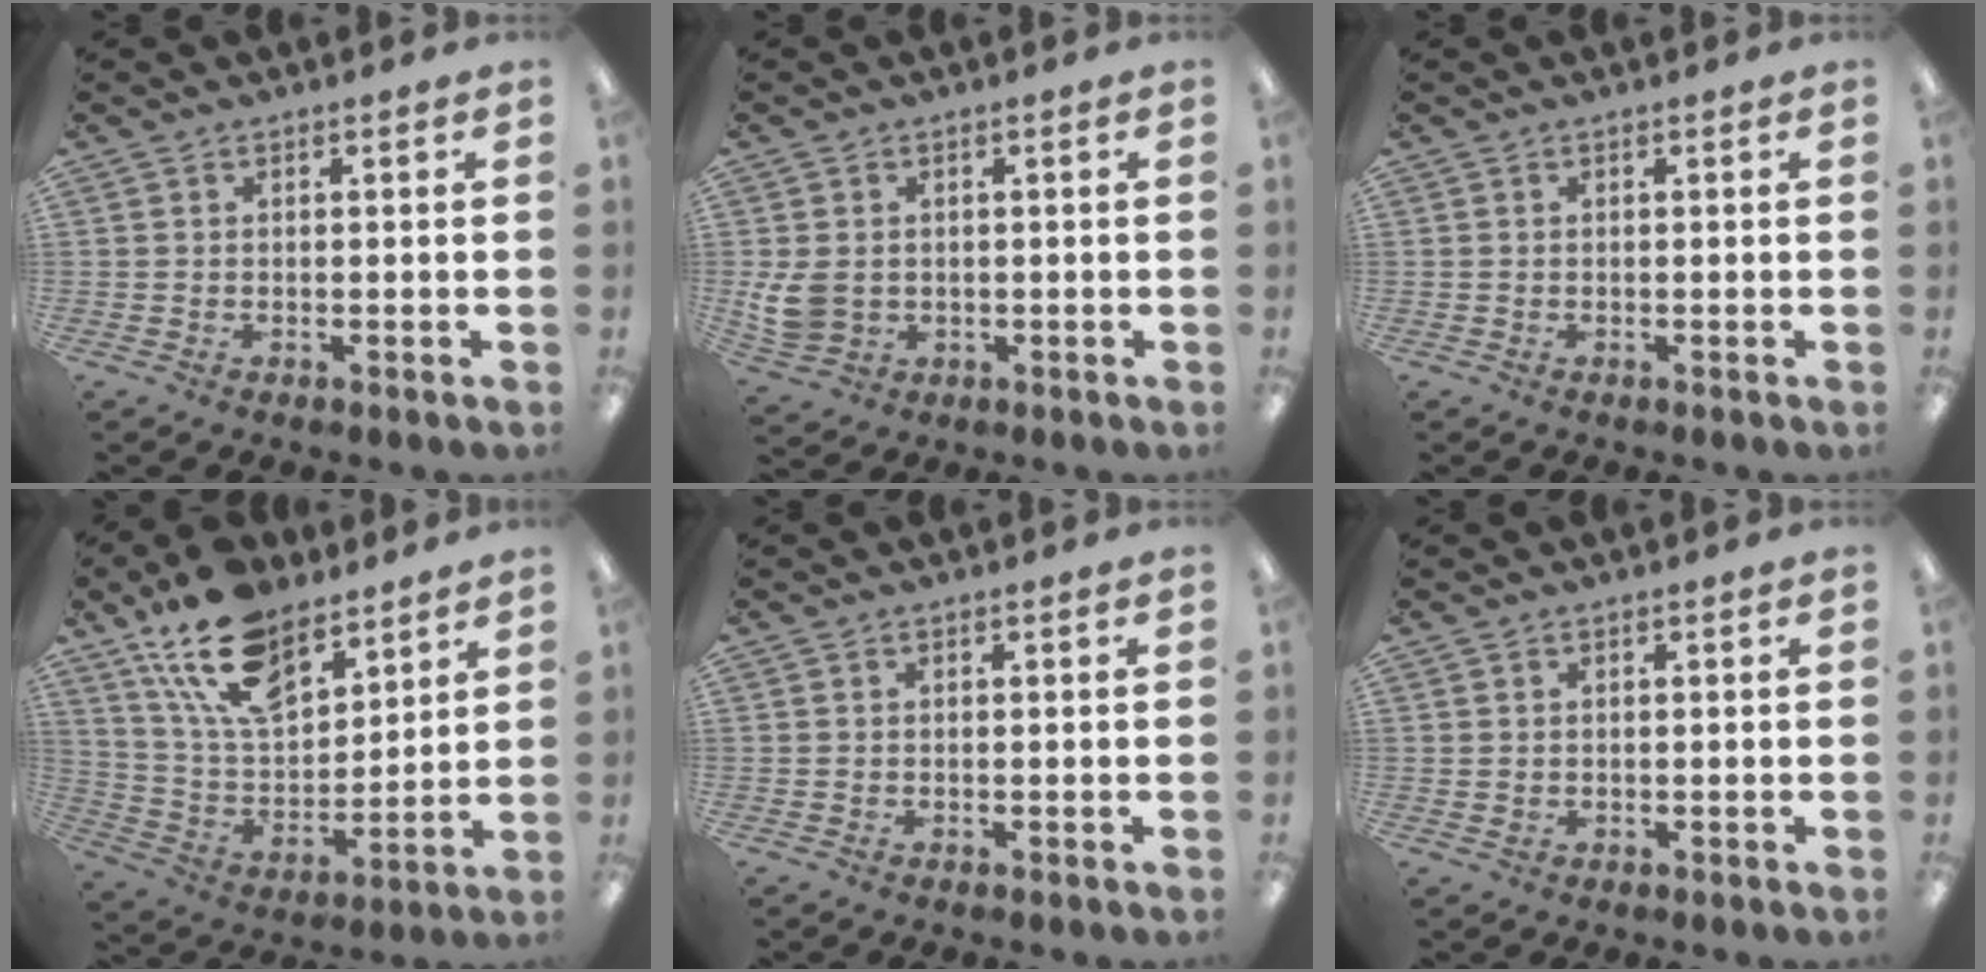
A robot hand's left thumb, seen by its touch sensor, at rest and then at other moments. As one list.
[{"total": 6.6, "force": [0.8, 5.4, 3.7], "torque": [-0.080, 0.004, 0.020]}, {"total": 0.0}, {"total": 17.8, "force": [12.4, 8.9, 9.2], "torque": [-0.183, -0.055, 0.228]}, {"total": 0.0}, {"total": 0.7, "force": [0.6, 0.5, 0.2], "torque": [-0.005, 0.001, 0.010]}]